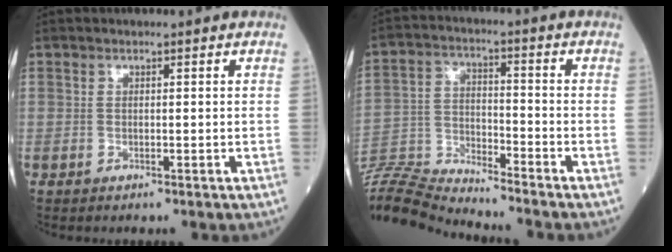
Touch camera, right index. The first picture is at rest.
{"total": 12.3, "force": [-12.2, -1.1, 1.0], "torque": [-0.015, 0.017, -0.232]}